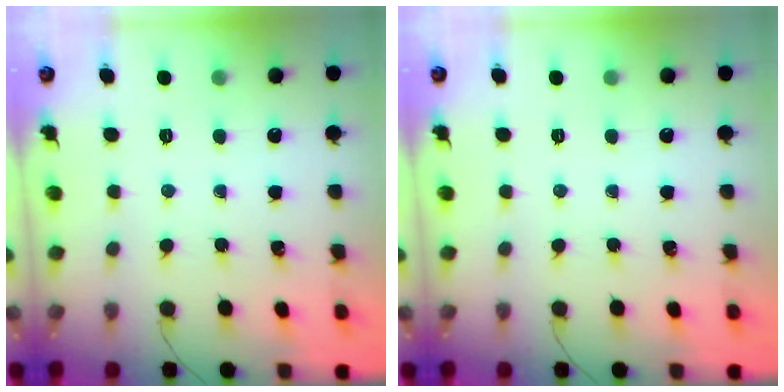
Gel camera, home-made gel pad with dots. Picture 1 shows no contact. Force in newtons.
{"total": 0.0}